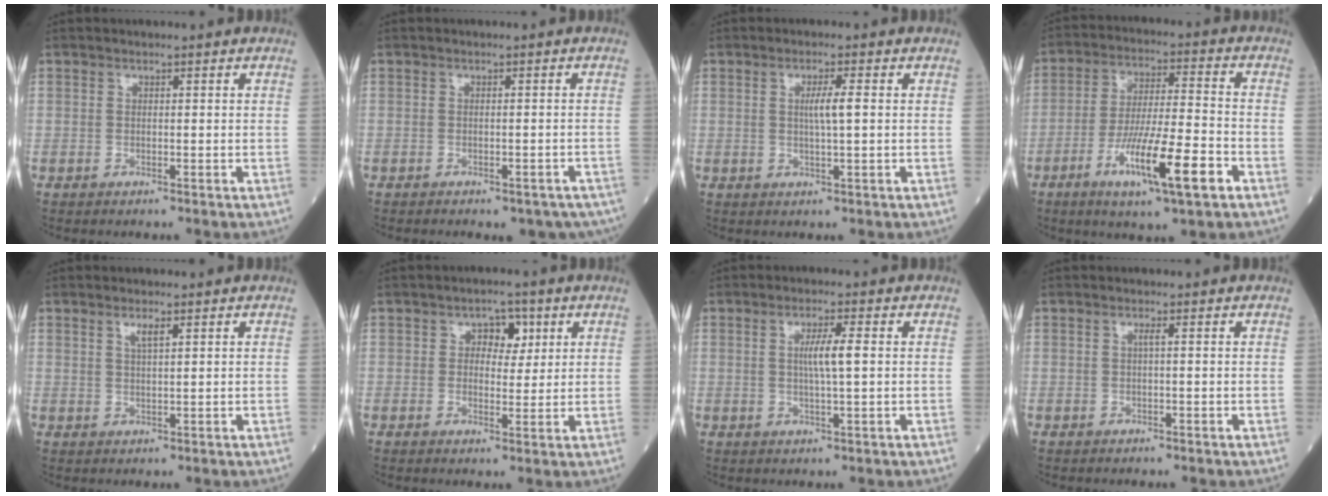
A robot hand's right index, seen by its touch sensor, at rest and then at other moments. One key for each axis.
{"total": 7.9, "fx": -6.3, "fy": 3.1, "fz": 3.8, "tx": -0.036, "ty": 0.003, "tz": -0.068}
{"total": 3.2, "fx": 0.4, "fy": -0.1, "fz": 3.1, "tx": -0.058, "ty": -0.002, "tz": 0.006}
{"total": 13.2, "fx": -6.0, "fy": 1.1, "fz": 11.7, "tx": -0.209, "ty": -0.015, "tz": -0.103}
{"total": 2.0, "fx": 1.2, "fy": 0.2, "fz": 1.6, "tx": -0.035, "ty": 0.001, "tz": 0.024}
{"total": 4.1, "fx": 1.5, "fy": 2.6, "fz": 2.7, "tx": -0.032, "ty": 0.008, "tz": 0.020}
{"total": 4.2, "fx": 0.5, "fy": 0.0, "fz": 4.1, "tx": -0.076, "ty": -0.001, "tz": 0.010}
{"total": 0.6, "fx": 0.1, "fy": -0.2, "fz": 0.6, "tx": -0.011, "ty": 0.000, "tz": 0.002}